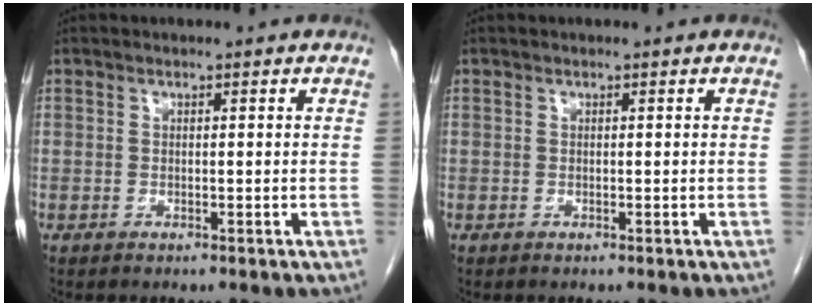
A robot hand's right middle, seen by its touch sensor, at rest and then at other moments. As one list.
[{"total": 0.0}]